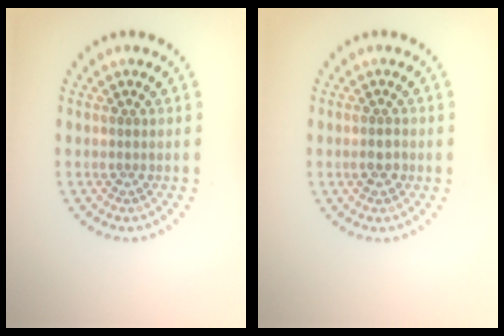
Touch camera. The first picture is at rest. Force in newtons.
{"total": 1.4, "press": 1.3, "slide": 0.4}